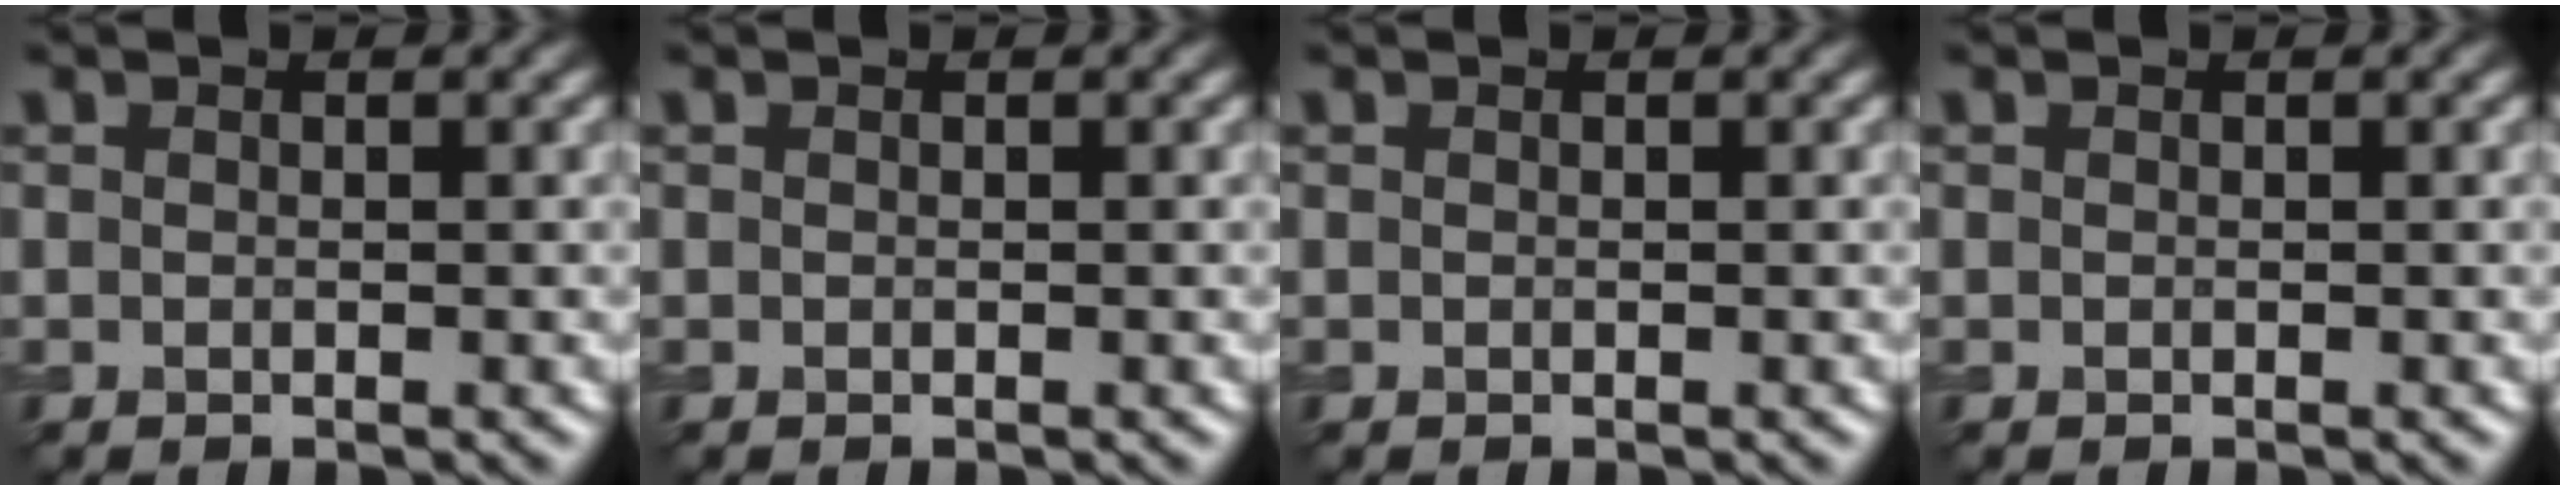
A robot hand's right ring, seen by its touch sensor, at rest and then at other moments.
{"total": 0.0}
{"total": 0.0}
{"total": 0.0}